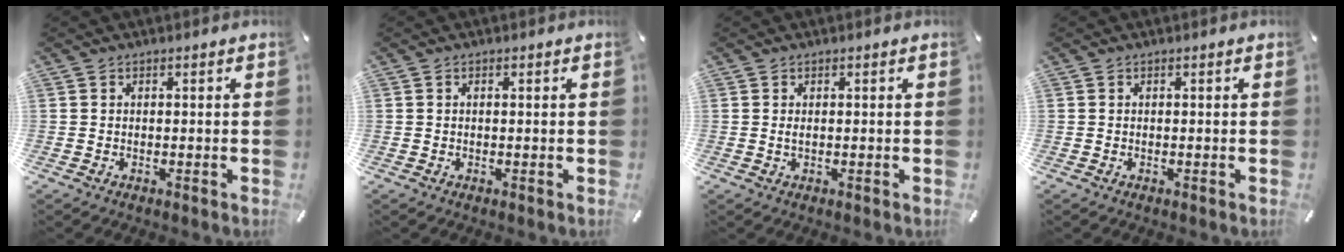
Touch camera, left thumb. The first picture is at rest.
{"total": 0.0}
{"total": 0.6, "force": [0.1, 0.3, 0.5], "torque": [-0.011, 0.002, 0.001]}
{"total": 0.0}